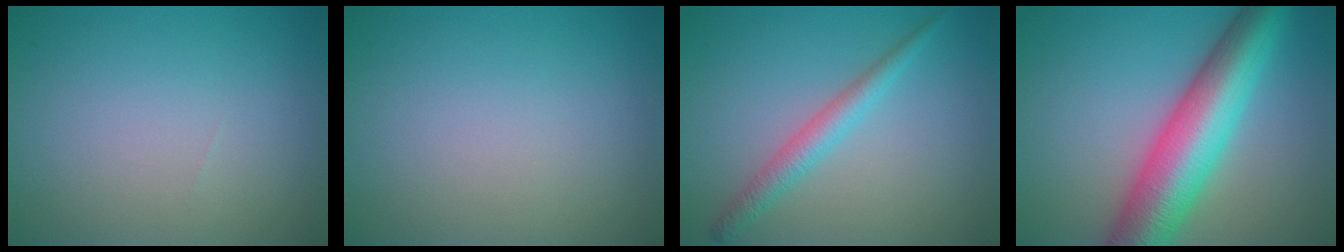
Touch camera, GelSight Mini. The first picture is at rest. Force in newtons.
{"total": 0.0}
{"total": 2.4, "press": 2.4, "slide": 0.1}
{"total": 10.2, "press": 10.2, "slide": 0.3}